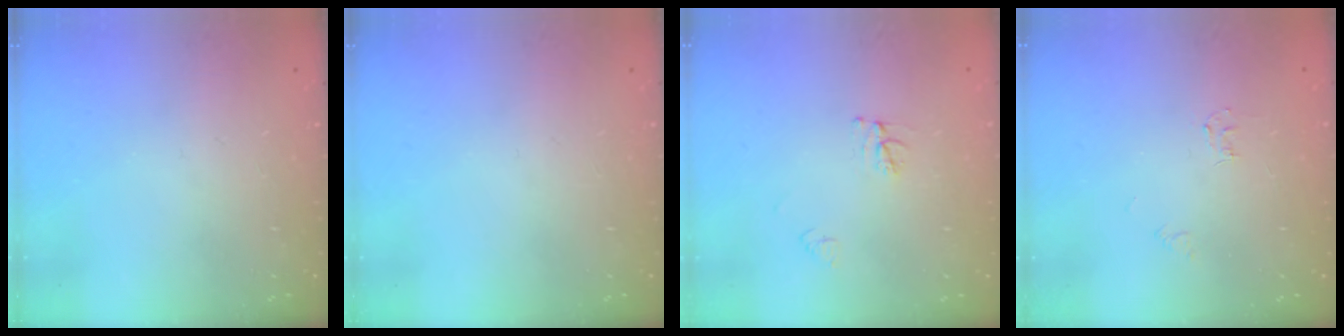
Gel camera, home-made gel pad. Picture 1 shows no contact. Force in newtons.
{"total": 0.0}
{"total": 5.0, "press": 5.0, "slide": 0.6}
{"total": 2.8, "press": 2.8, "slide": 0.4}